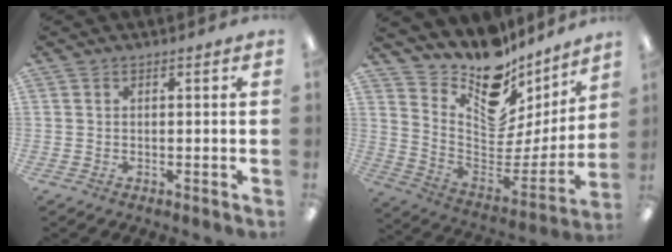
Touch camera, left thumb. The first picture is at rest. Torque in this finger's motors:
{"motor_torque": [0.25, 0.08, -0.39, -0.52, 0.00]}